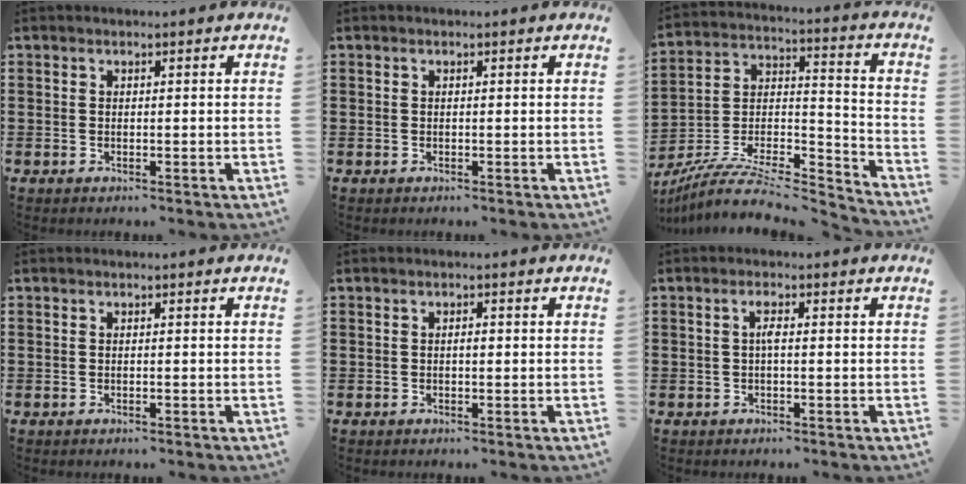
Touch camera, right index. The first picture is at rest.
{"total": 0.0}
{"total": 7.8, "force": [-6.6, 2.2, 3.5], "torque": [-0.069, 0.000, -0.130]}
{"total": 0.0}
{"total": 0.9, "force": [-0.1, 0.3, 0.9], "torque": [-0.018, -0.001, -0.002]}
{"total": 1.8, "force": [-0.1, 0.4, 1.8], "torque": [-0.035, 0.002, -0.003]}